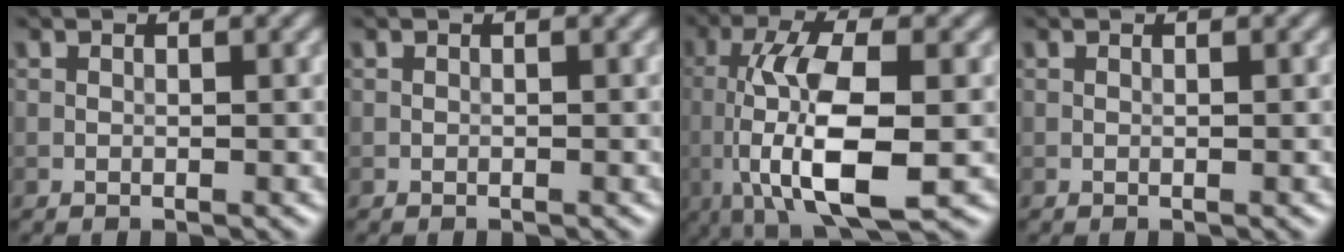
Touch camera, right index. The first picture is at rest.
{"total": 0.0}
{"total": 10.5, "force": [-1.0, 3.6, 9.8], "torque": [-0.184, -0.011, -0.015]}
{"total": 0.5, "force": [0.1, 0.1, 0.5], "torque": [-0.006, 0.002, 0.001]}